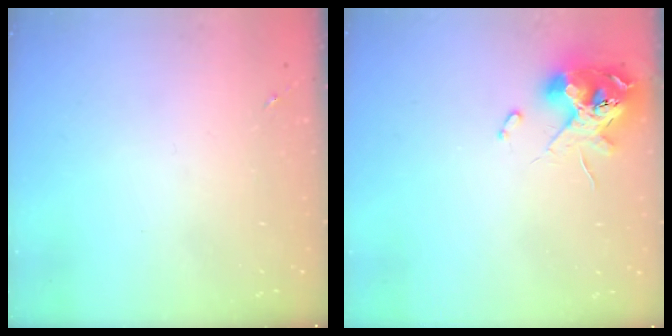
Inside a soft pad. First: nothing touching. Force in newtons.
{"total": 11.9, "press": 11.8, "slide": 1.5}